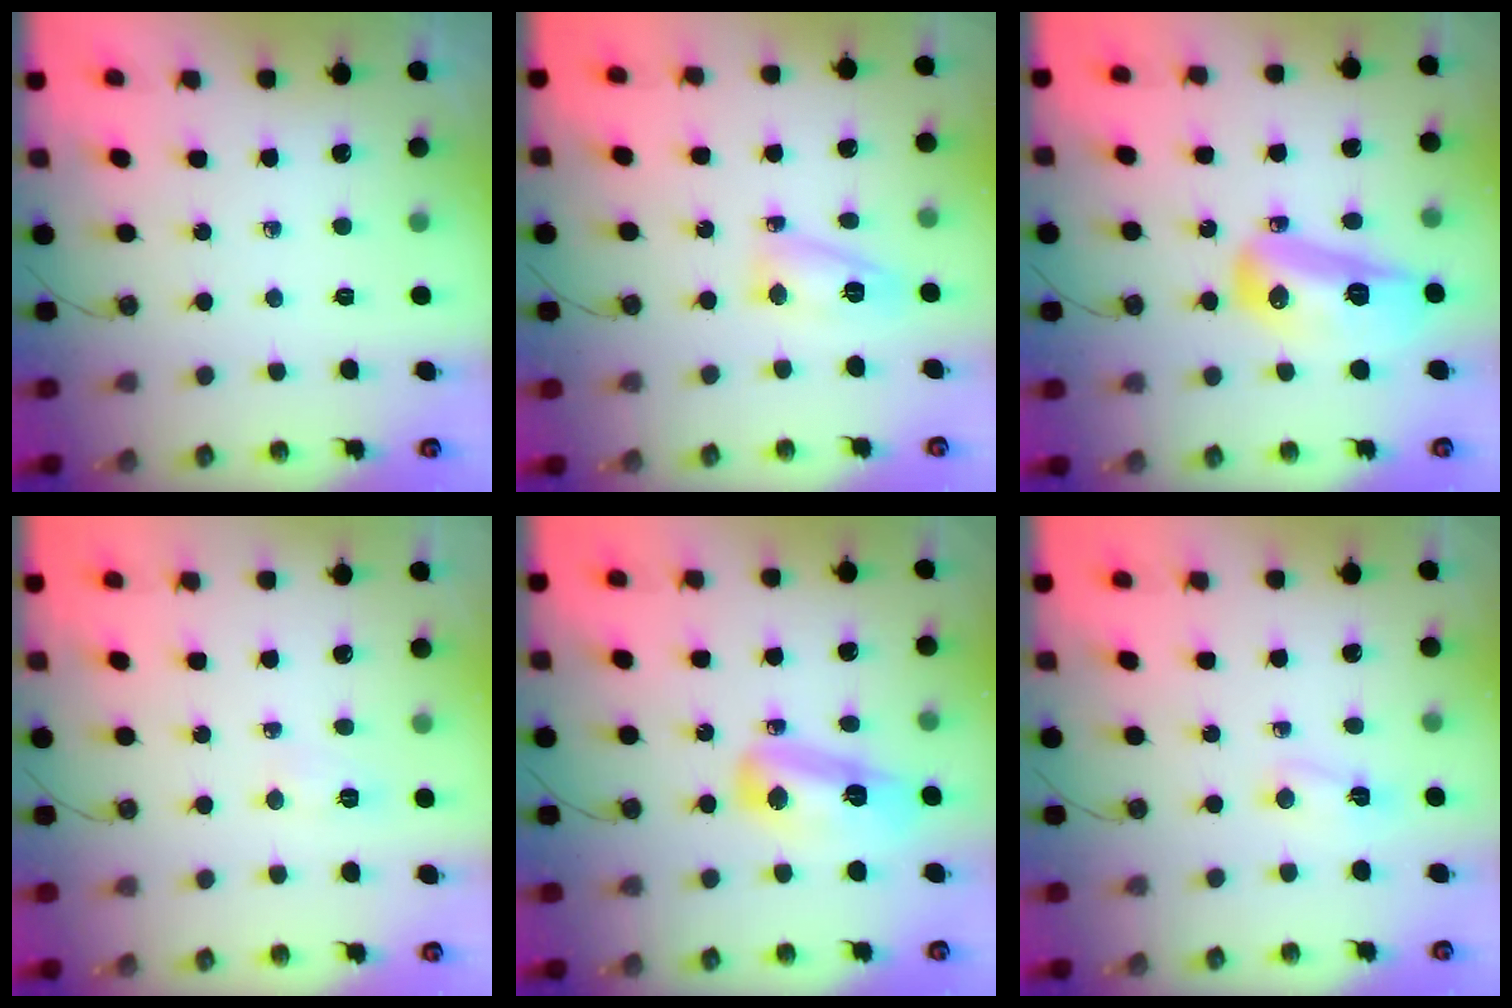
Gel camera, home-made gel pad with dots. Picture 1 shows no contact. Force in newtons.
{"total": 8.3, "press": 8.2, "slide": 0.8}
{"total": 13.4, "press": 13.4, "slide": 1.2}
{"total": 5.1, "press": 5.0, "slide": 0.6}
{"total": 11.4, "press": 11.4, "slide": 0.8}
{"total": 2.1, "press": 2.1, "slide": 0.4}